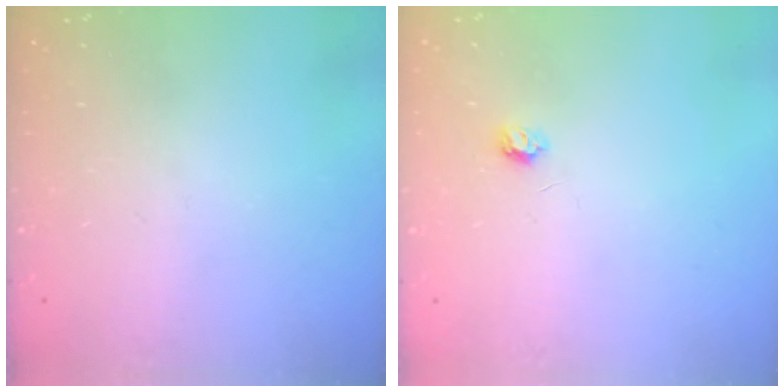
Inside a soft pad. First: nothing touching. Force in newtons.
{"total": 3.1, "press": 3.1, "slide": 0.5}